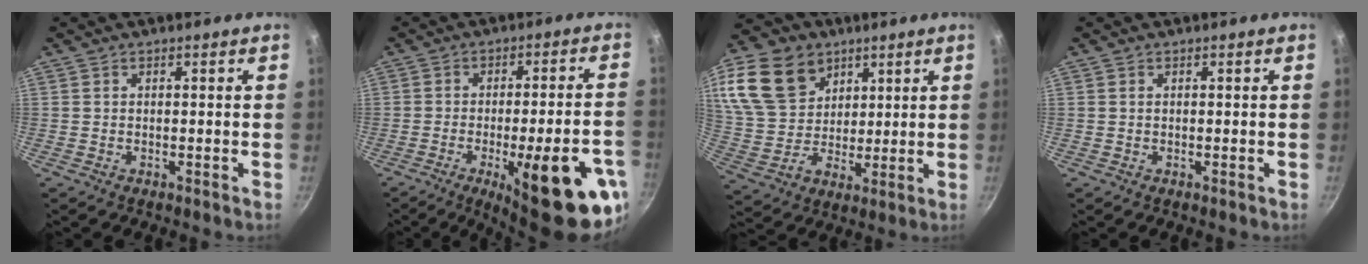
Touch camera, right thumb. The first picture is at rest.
{"total": 22.3, "force": [-8.9, 6.0, 19.5], "torque": [-0.225, 0.020, -0.112]}
{"total": 20.0, "force": [9.1, 15.0, 9.7], "torque": [-0.176, -0.022, 0.179]}
{"total": 0.0}